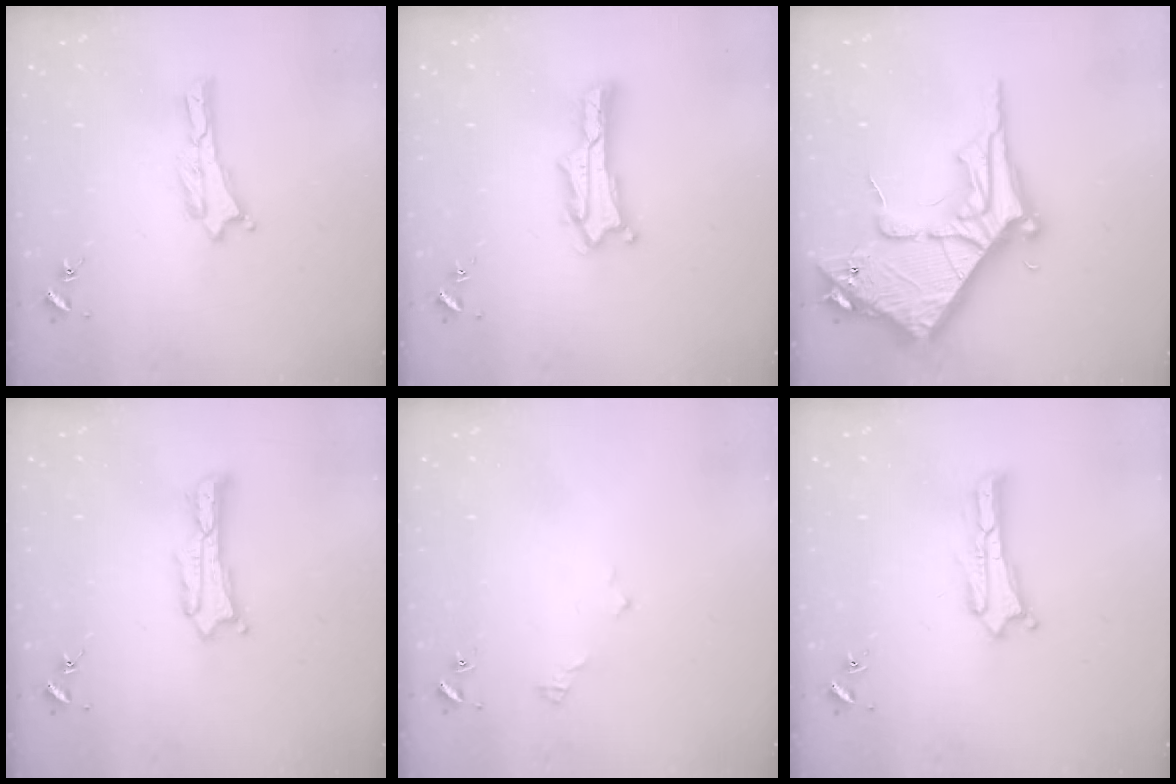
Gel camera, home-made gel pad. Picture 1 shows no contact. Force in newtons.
{"total": 2.0, "press": 2.0, "slide": 0.3}
{"total": 14.6, "press": 14.5, "slide": 1.5}
{"total": 1.8, "press": 1.8, "slide": 0.3}
{"total": 2.9, "press": 2.9, "slide": 0.3}
{"total": 1.2, "press": 1.2, "slide": 0.2}